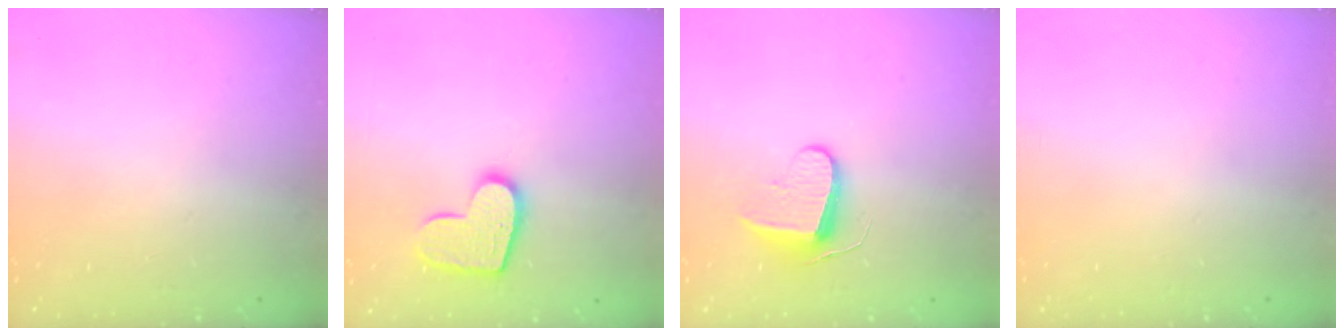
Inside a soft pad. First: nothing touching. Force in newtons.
{"total": 12.7, "press": 12.6, "slide": 0.8}
{"total": 9.6, "press": 9.5, "slide": 0.7}
{"total": 0.0}